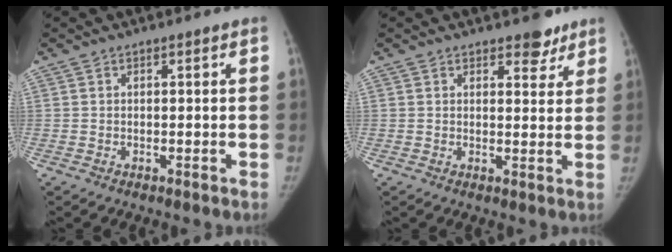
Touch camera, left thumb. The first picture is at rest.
{"total": 4.1, "force": [3.1, 2.0, 1.8], "torque": [0.002, -0.019, 0.040]}